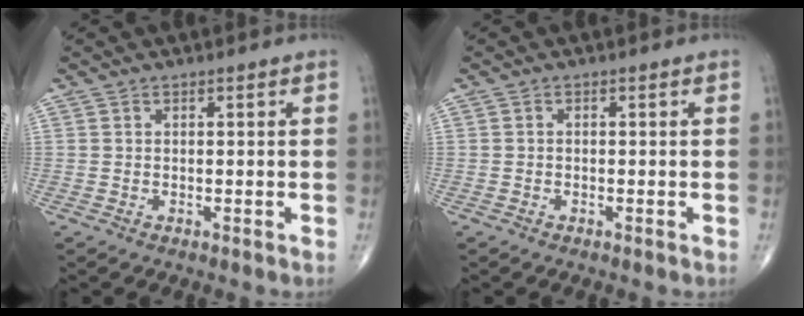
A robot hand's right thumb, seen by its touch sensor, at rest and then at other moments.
{"total": 0.0}